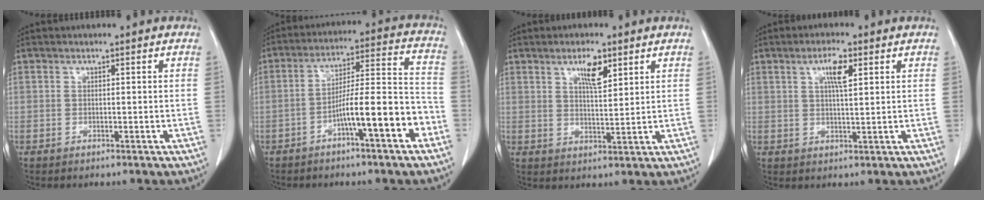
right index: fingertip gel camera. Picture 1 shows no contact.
{"total": 11.5, "force": [-5.2, 1.1, 10.1], "torque": [-0.159, 0.027, -0.081]}
{"total": 4.9, "force": [2.8, 1.3, 3.8], "torque": [-0.069, -0.001, 0.049]}
{"total": 4.4, "force": [1.8, 0.7, 3.9], "torque": [-0.072, 0.000, 0.032]}